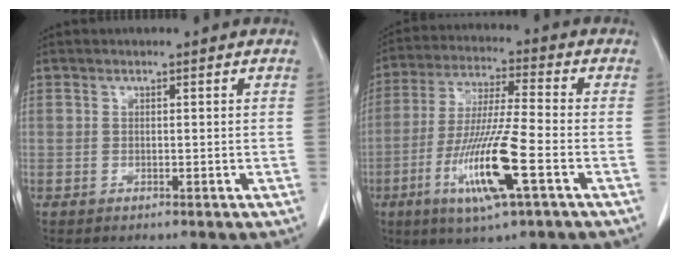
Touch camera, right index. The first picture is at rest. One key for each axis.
{"total": 13.9, "fx": -5.2, "fy": 0.5, "fz": 12.9, "tx": -0.259, "ty": -0.022, "tz": -0.096}